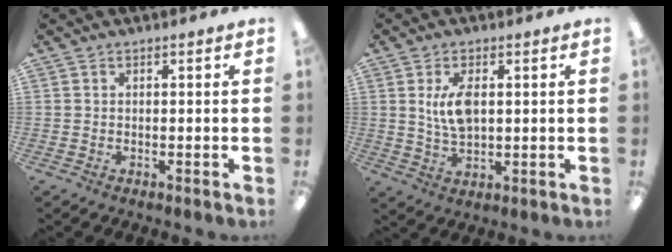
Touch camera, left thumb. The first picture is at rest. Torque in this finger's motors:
{"motor_torque": [-0.02, 0.49, -0.17, 0.06, 0.07]}